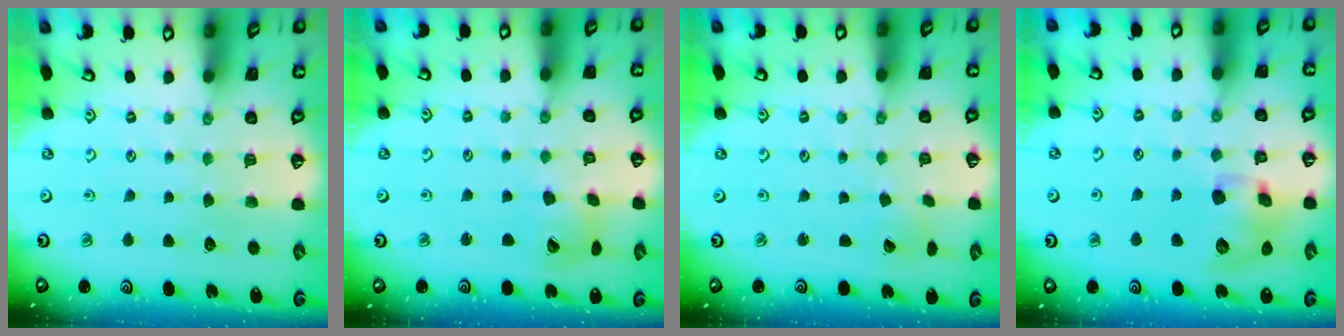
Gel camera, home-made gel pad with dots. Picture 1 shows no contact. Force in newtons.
{"total": 9.0, "press": 8.9, "slide": 1.3}
{"total": 0.0}
{"total": 12.5, "press": 12.4, "slide": 1.7}